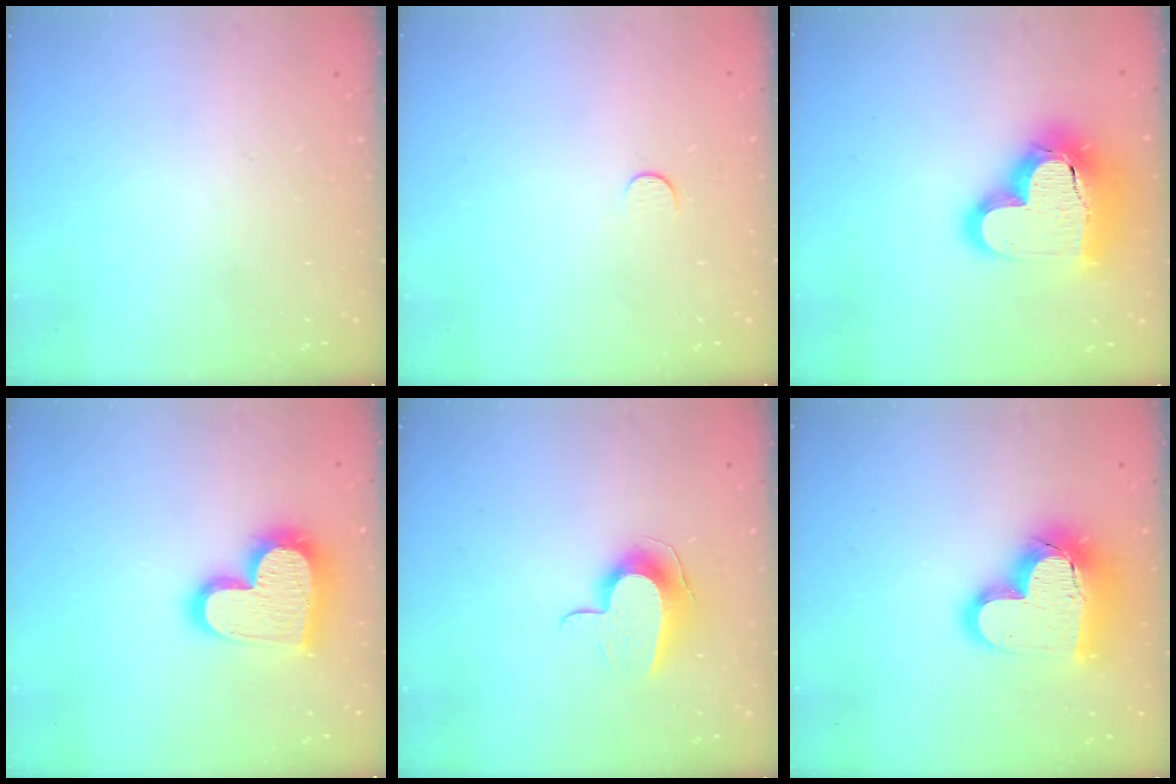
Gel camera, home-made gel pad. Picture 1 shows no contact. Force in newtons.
{"total": 3.5, "press": 3.5, "slide": 0.3}
{"total": 23.9, "press": 23.8, "slide": 2.0}
{"total": 21.8, "press": 21.7, "slide": 1.6}
{"total": 9.5, "press": 9.5, "slide": 0.5}
{"total": 19.2, "press": 19.2, "slide": 1.6}